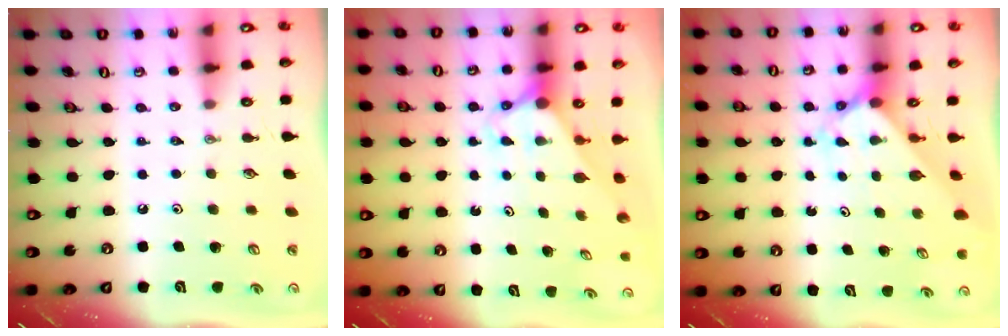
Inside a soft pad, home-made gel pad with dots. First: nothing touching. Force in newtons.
{"total": 2.8, "press": 2.8, "slide": 0.0}
{"total": 2.4, "press": 2.4, "slide": 0.2}